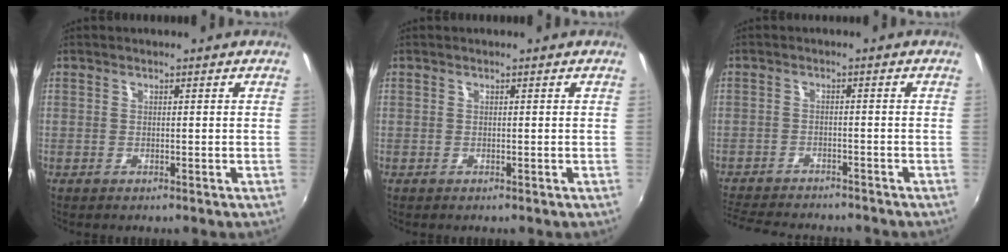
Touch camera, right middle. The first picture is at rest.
{"total": 0.0}
{"total": 11.7, "force": [-10.6, 2.8, 4.2], "torque": [-0.109, -0.016, -0.166]}